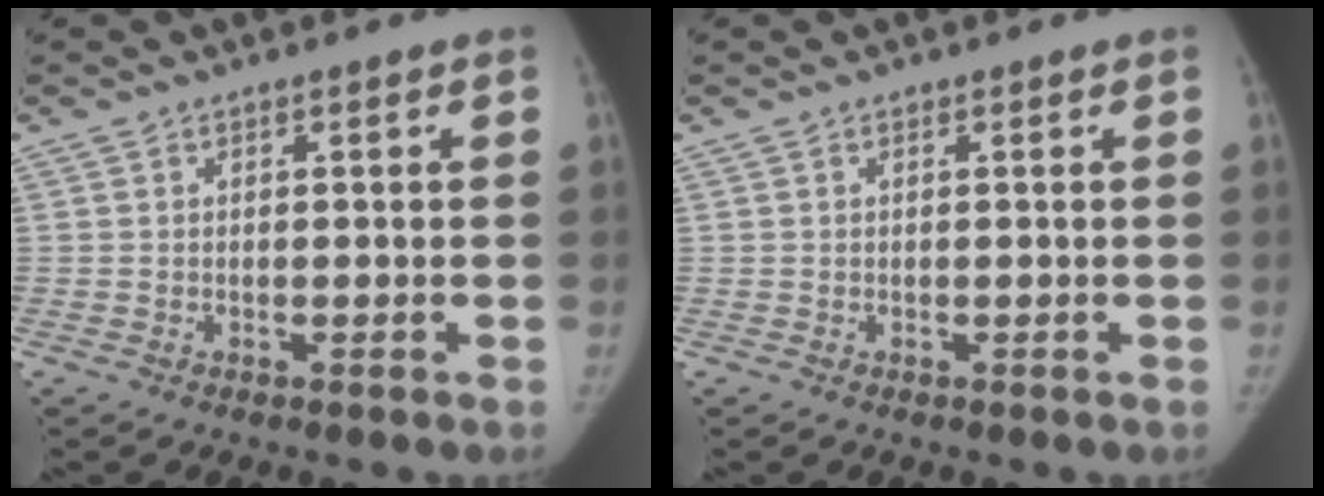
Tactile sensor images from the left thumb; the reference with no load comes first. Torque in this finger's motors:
{"motor_torque": [-0.04, 0.15, -0.08, -0.30, 0.02]}